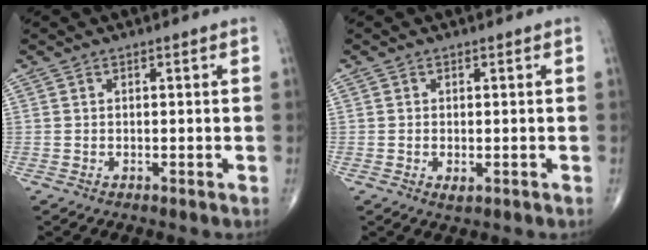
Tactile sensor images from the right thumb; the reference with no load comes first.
{"total": 1.4, "force": [-0.4, 0.6, 1.2], "torque": [-0.019, -0.003, -0.005]}